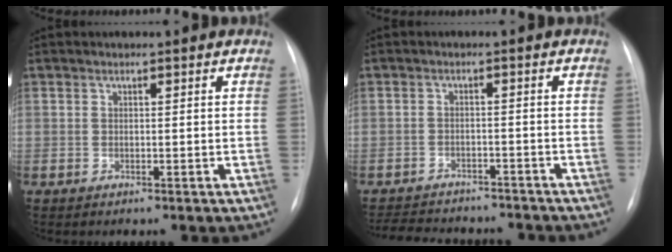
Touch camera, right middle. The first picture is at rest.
{"total": 12.8, "force": [-11.4, 4.2, 3.9], "torque": [-0.078, 0.007, -0.148]}